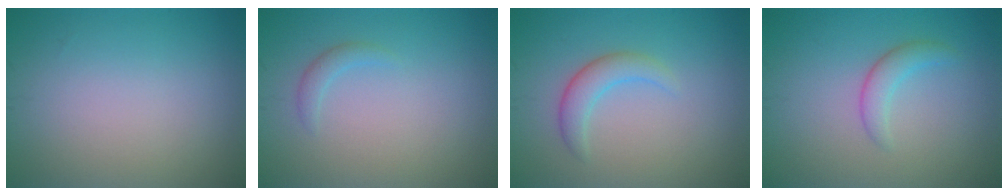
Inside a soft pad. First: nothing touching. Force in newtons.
{"total": 1.1, "press": 1.1, "slide": 0.1}
{"total": 2.5, "press": 2.5, "slide": 0.1}
{"total": 1.9, "press": 1.9, "slide": 0.1}